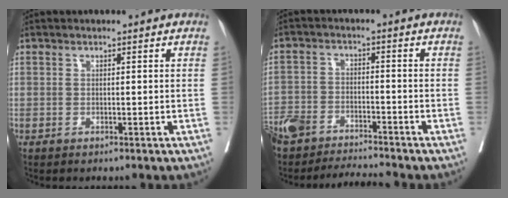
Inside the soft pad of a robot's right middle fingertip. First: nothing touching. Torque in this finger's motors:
{"motor_torque": [1.02, -1.12, 0.26, 0.09]}